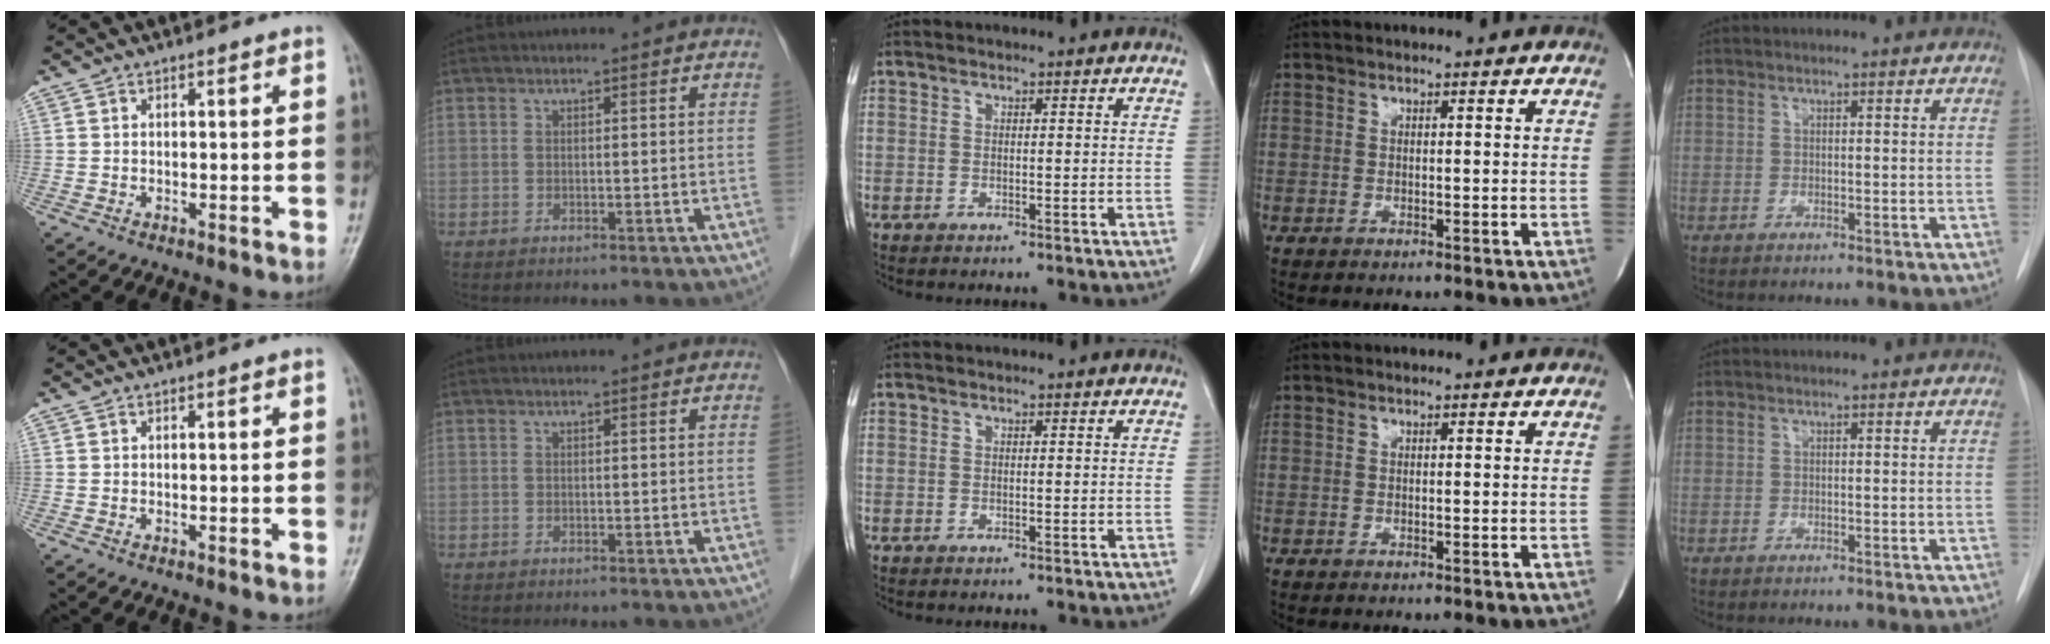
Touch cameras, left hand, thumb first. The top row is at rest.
{}